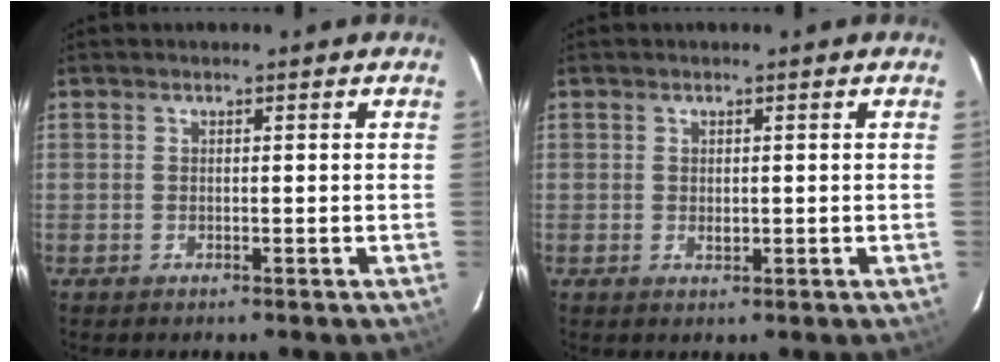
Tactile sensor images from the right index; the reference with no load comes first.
{"total": 1.2, "force": [0.0, 0.8, 0.8], "torque": [-0.014, 0.001, 0.000]}